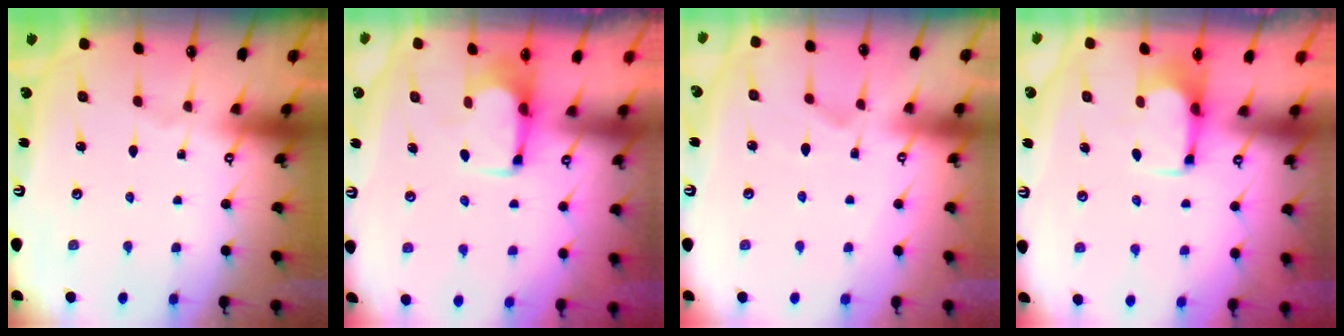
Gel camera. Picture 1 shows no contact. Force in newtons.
{"total": 1.9, "press": 1.7, "slide": 0.7}
{"total": 2.2, "press": 1.9, "slide": 1.2}
{"total": 2.6, "press": 2.5, "slide": 1.0}